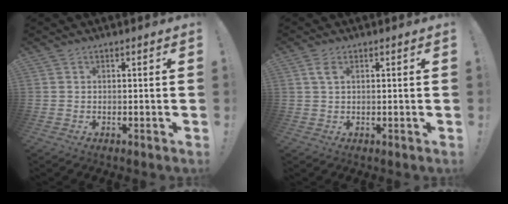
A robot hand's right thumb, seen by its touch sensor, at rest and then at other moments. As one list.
[{"total": 2.9, "force": [1.2, 1.5, 2.2], "torque": [-0.038, 0.001, 0.022]}]